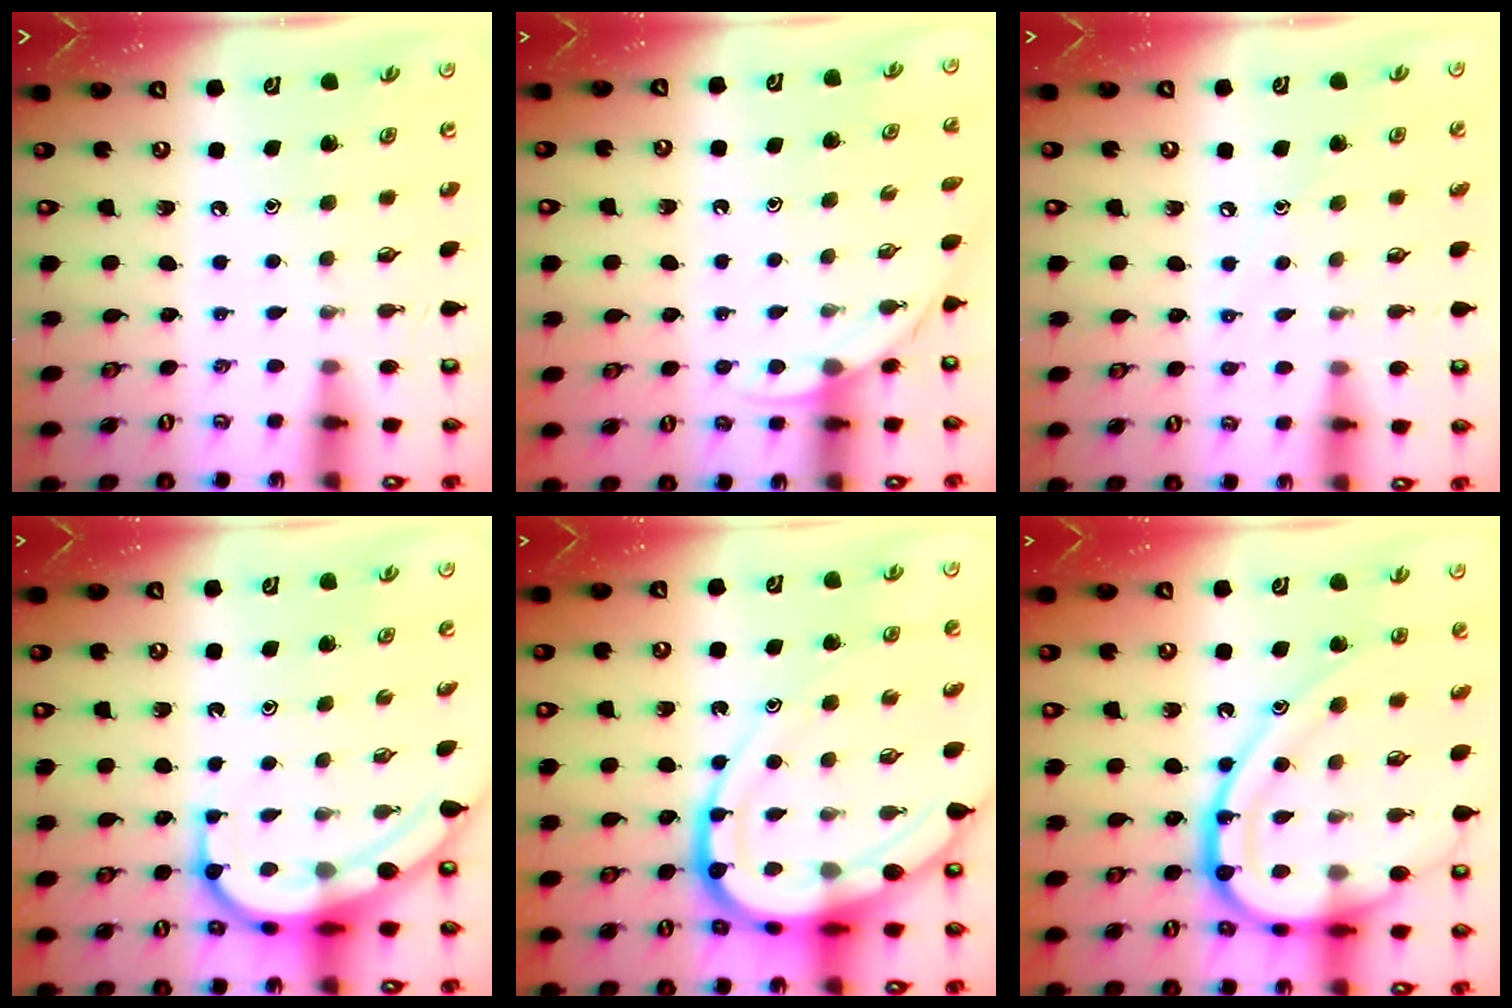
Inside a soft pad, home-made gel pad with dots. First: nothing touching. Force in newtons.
{"total": 3.4, "press": 3.4, "slide": 0.2}
{"total": 3.8, "press": 3.8, "slide": 0.5}
{"total": 8.1, "press": 8.0, "slide": 0.6}
{"total": 18.2, "press": 18.2, "slide": 1.8}
{"total": 22.9, "press": 22.7, "slide": 2.3}